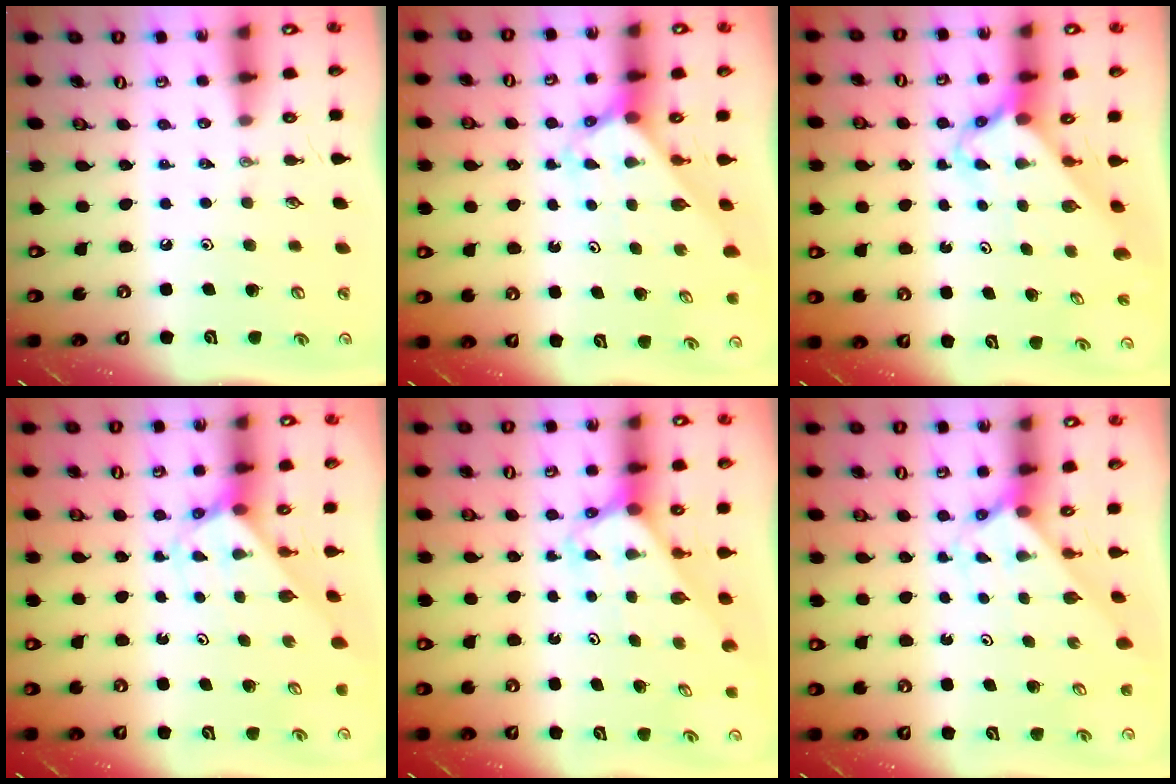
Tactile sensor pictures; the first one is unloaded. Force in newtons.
{"total": 2.7, "press": 2.7, "slide": 0.2}
{"total": 2.7, "press": 2.7, "slide": 0.2}
{"total": 2.6, "press": 2.6, "slide": 0.2}
{"total": 2.7, "press": 2.7, "slide": 0.2}
{"total": 2.3, "press": 2.3, "slide": 0.2}